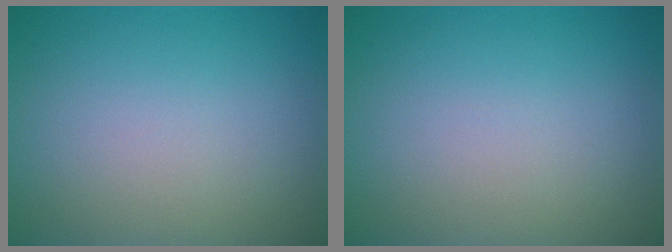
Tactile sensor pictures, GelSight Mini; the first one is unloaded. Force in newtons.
{"total": 0.0}